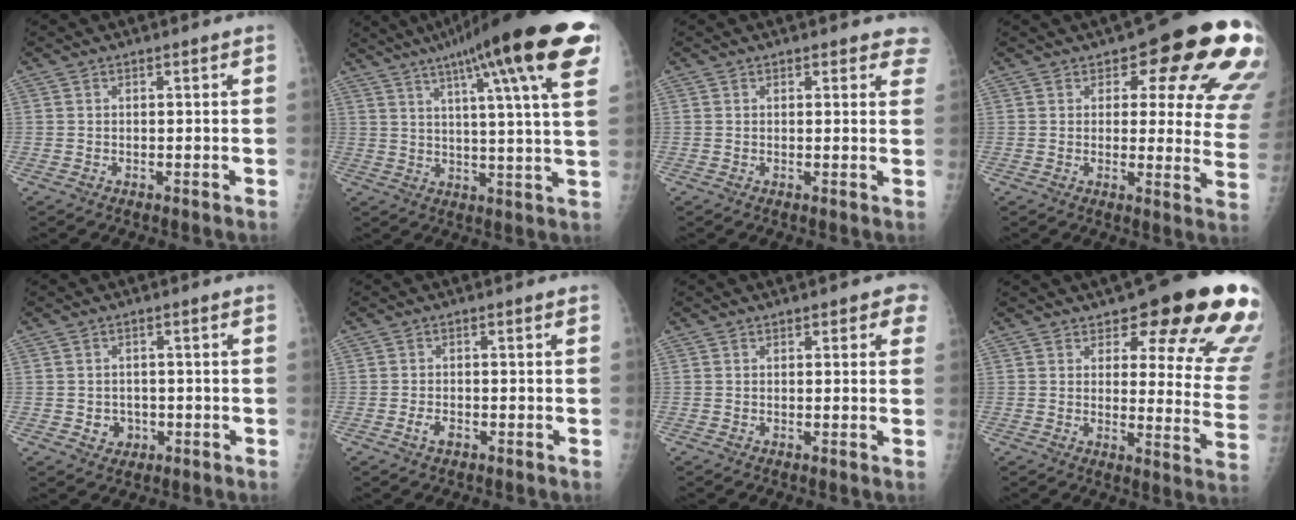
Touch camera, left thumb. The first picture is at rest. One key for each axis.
{"total": 23.5, "fx": 12.6, "fy": 3.0, "fz": 19.6, "tx": -0.287, "ty": -0.013, "tz": 0.165}
{"total": 4.1, "fx": 3.5, "fy": 1.9, "fz": 1.2, "tx": 0.028, "ty": -0.011, "tz": 0.025}
{"total": 19.5, "fx": 9.3, "fy": 7.8, "fz": 15.2, "tx": -0.137, "ty": -0.040, "tz": 0.100}
{"total": 3.1, "fx": -0.8, "fy": 2.8, "fz": 1.1, "tx": 0.000, "ty": 0.005, "tz": -0.005}
{"total": 2.0, "fx": -1.0, "fy": 1.1, "fz": 1.3, "tx": -0.027, "ty": 0.005, "tz": -0.018}
{"total": 2.9, "fx": 1.5, "fy": 1.6, "fz": 1.9, "tx": 0.004, "ty": -0.001, "tz": 0.012}
{"total": 20.8, "fx": 13.1, "fy": 6.9, "fz": 14.6, "tx": -0.136, "ty": -0.068, "tz": 0.151}